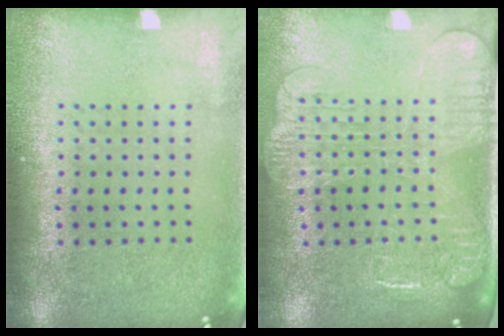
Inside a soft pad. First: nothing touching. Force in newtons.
{"total": 2.5, "press": 2.1, "slide": 1.4}